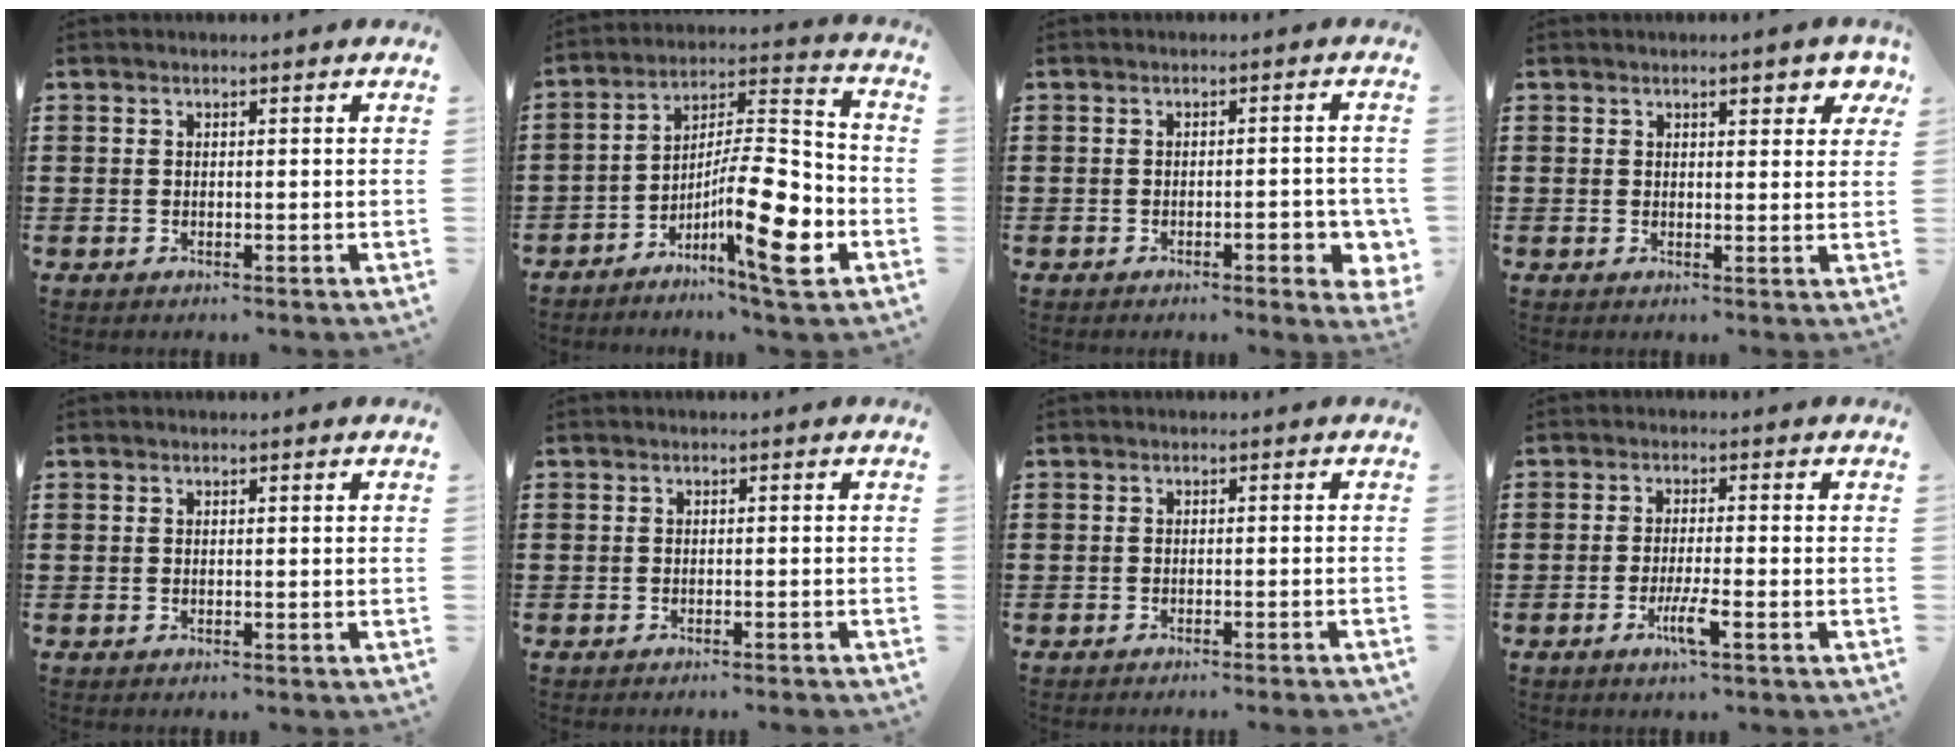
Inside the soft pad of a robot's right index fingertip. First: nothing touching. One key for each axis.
{"total": 14.5, "fx": -6.3, "fy": 3.4, "fz": 12.6, "tx": -0.208, "ty": 0.006, "tz": -0.111}
{"total": 4.0, "fx": -1.4, "fy": 1.1, "fz": 3.6, "tx": -0.050, "ty": -0.003, "tz": -0.023}
{"total": 2.9, "fx": 1.8, "fy": 1.0, "fz": 2.0, "tx": -0.021, "ty": -0.002, "tz": 0.025}
{"total": 0.0}
{"total": 0.9, "fx": -0.8, "fy": -0.2, "fz": 0.2, "tx": -0.005, "ty": -0.001, "tz": -0.017}
{"total": 1.1, "fx": -1.1, "fy": -0.3, "fz": 0.4, "tx": -0.006, "ty": 0.000, "tz": -0.021}
{"total": 4.3, "fx": -2.1, "fy": 0.2, "fz": 3.8, "tx": -0.075, "ty": -0.014, "tz": -0.039}